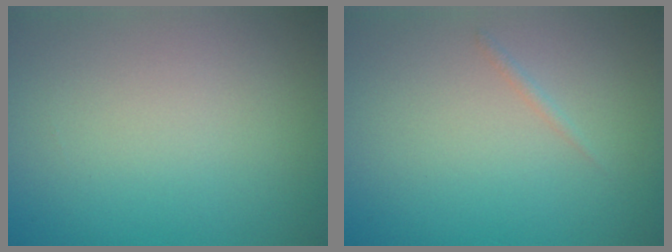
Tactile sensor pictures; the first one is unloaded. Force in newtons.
{"total": 0.5, "press": 0.5, "slide": 0.0}